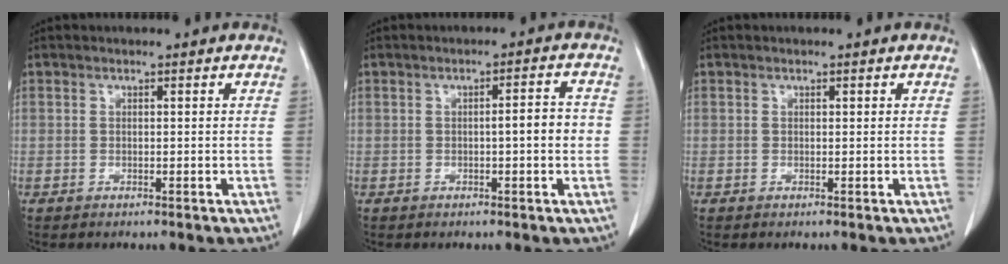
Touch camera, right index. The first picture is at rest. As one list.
[{"total": 3.8, "force": [-0.5, 0.5, 3.7], "torque": [-0.053, 0.007, -0.008]}, {"total": 0.0}]